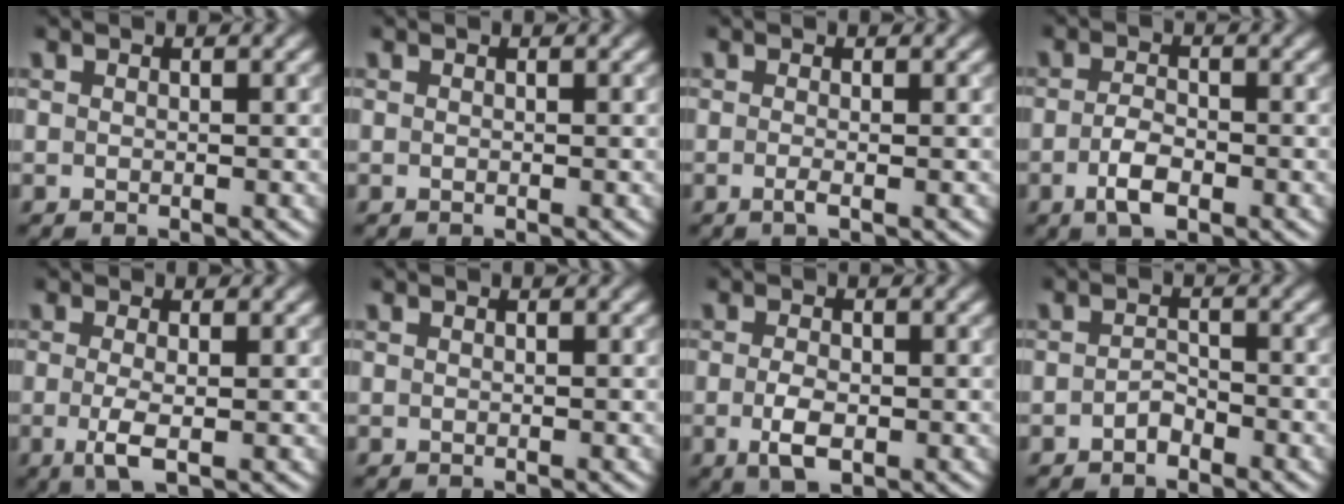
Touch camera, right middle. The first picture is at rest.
{"total": 0.0}
{"total": 1.3, "force": [-0.3, 0.4, 1.2], "torque": [-0.017, -0.005, -0.008]}
{"total": 2.8, "force": [-1.2, 1.2, 2.2], "torque": [-0.047, -0.003, -0.026]}
{"total": 2.7, "force": [-0.5, 0.7, 2.5], "torque": [-0.054, -0.010, -0.010]}
{"total": 0.0}
{"total": 2.8, "force": [-0.8, 1.4, 2.3], "torque": [-0.049, -0.006, -0.012]}
{"total": 1.3, "force": [-0.9, 0.6, 0.7], "torque": [-0.012, 0.005, -0.018]}